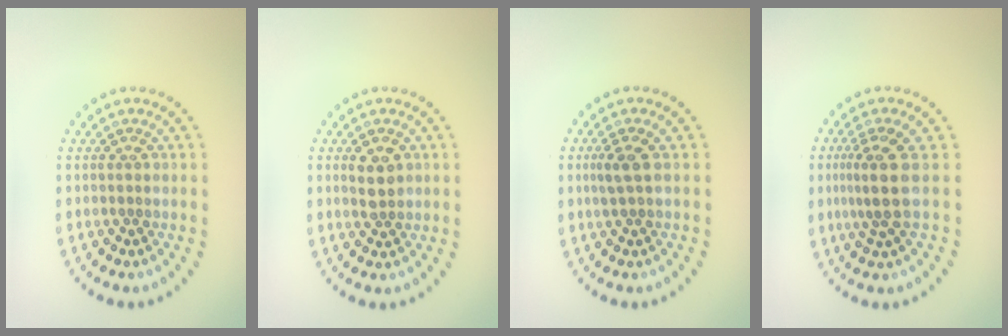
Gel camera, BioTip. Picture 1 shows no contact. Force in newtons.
{"total": 2.1, "press": 2.0, "slide": 0.3}
{"total": 1.7, "press": 1.5, "slide": 0.8}
{"total": 3.2, "press": 2.3, "slide": 2.2}